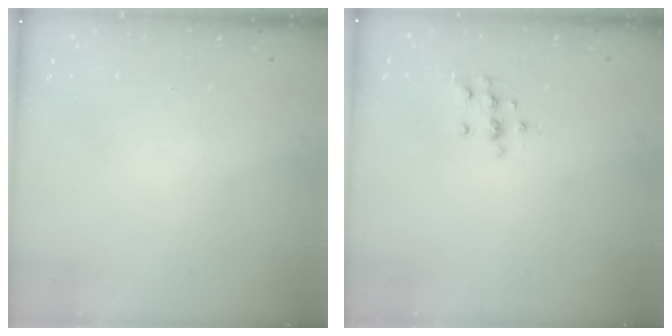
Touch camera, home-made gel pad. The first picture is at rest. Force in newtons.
{"total": 9.0, "press": 8.9, "slide": 0.8}